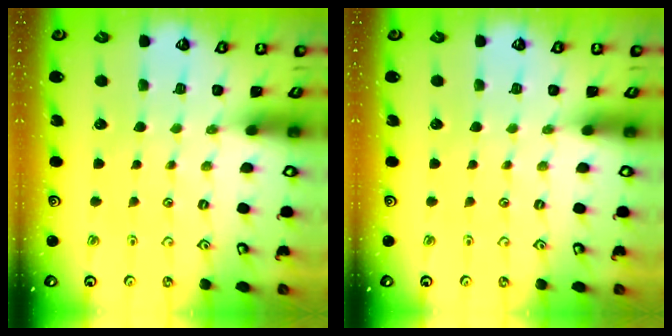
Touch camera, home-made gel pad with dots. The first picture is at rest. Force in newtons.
{"total": 0.0}